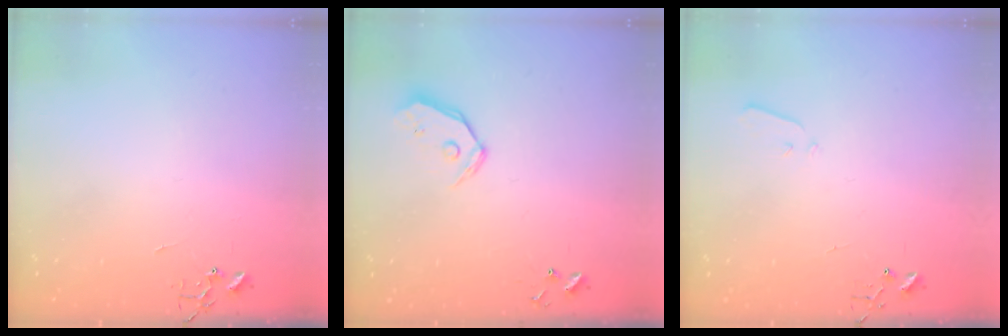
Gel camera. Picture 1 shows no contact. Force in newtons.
{"total": 8.7, "press": 8.6, "slide": 1.3}
{"total": 3.4, "press": 3.3, "slide": 0.5}